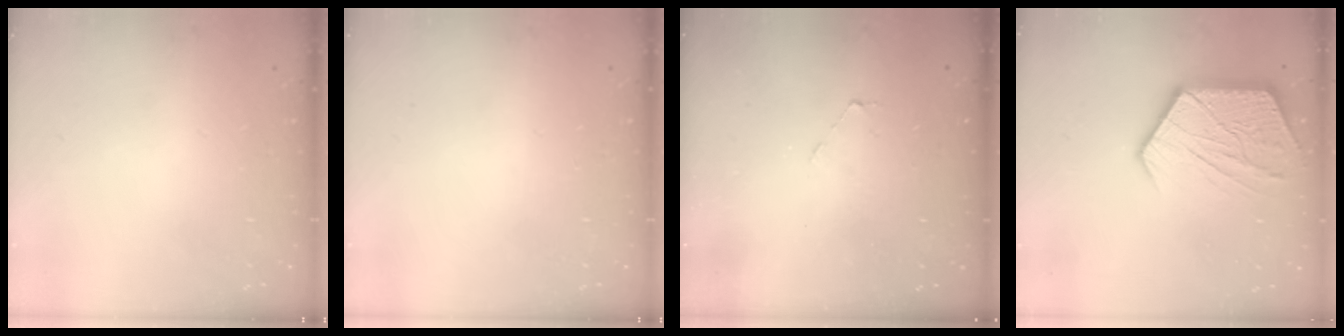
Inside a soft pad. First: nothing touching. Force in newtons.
{"total": 0.0}
{"total": 2.8, "press": 2.8, "slide": 0.2}
{"total": 14.5, "press": 14.5, "slide": 1.1}